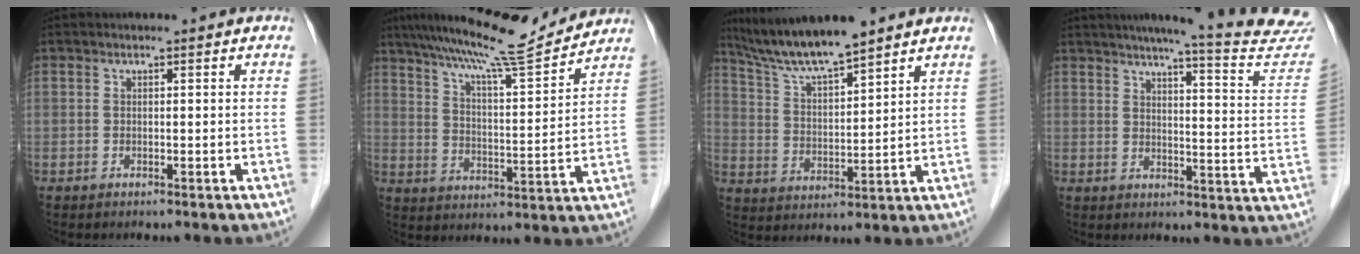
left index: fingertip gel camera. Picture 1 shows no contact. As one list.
[{"total": 14.7, "force": [13.4, 0.2, 6.1], "torque": [-0.109, 0.007, 0.206]}, {"total": 10.0, "force": [8.8, 0.1, 4.6], "torque": [-0.093, 0.008, 0.167]}, {"total": 20.4, "force": [18.9, 0.5, 7.7], "torque": [-0.096, -0.071, 0.211]}]